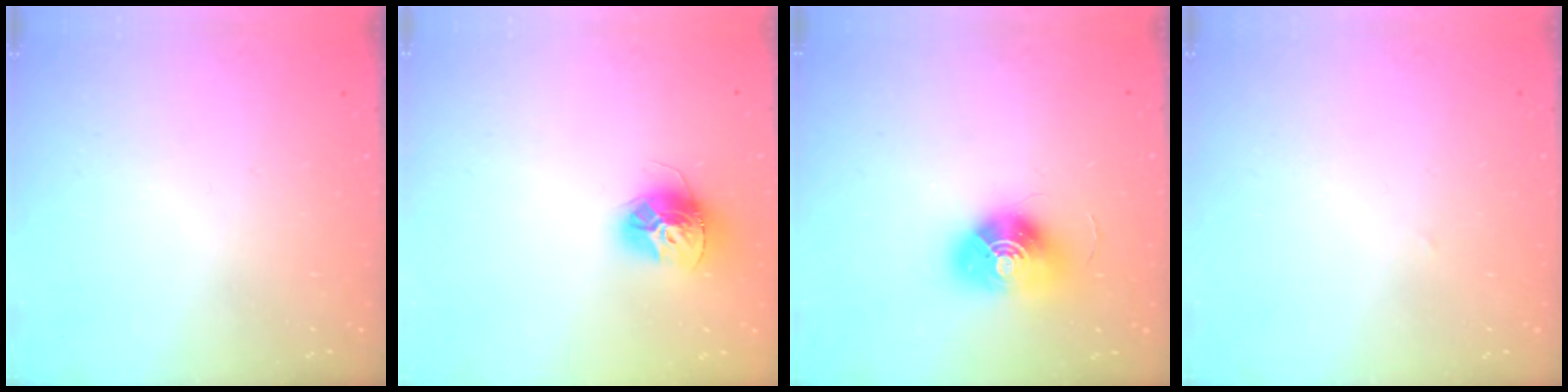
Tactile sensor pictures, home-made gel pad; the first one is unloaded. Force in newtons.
{"total": 12.7, "press": 12.7, "slide": 1.0}
{"total": 12.7, "press": 12.7, "slide": 0.5}
{"total": 1.1, "press": 1.1, "slide": 0.1}